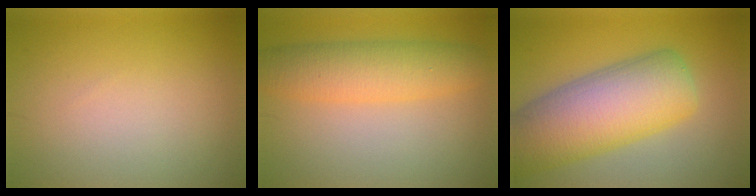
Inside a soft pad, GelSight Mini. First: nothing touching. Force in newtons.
{"total": 5.6, "press": 5.6, "slide": 0.1}
{"total": 11.1, "press": 11.1, "slide": 0.5}